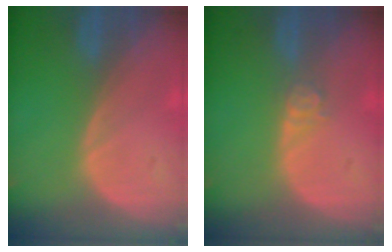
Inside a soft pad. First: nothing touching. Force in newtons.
{"total": 2.7, "press": 2.2, "slide": 1.5}